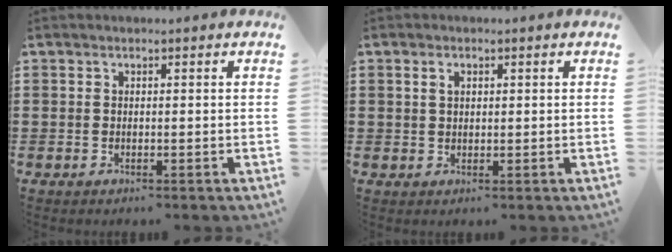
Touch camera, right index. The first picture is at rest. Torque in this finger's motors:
{"motor_torque": [-0.20, -0.17, 0.00, -0.01]}